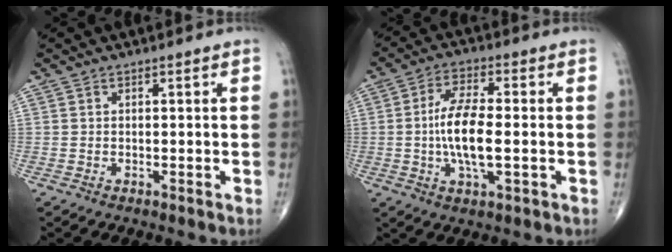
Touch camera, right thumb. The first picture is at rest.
{"total": 10.6, "force": [-0.9, 3.7, 9.9], "torque": [-0.201, 0.005, -0.019]}